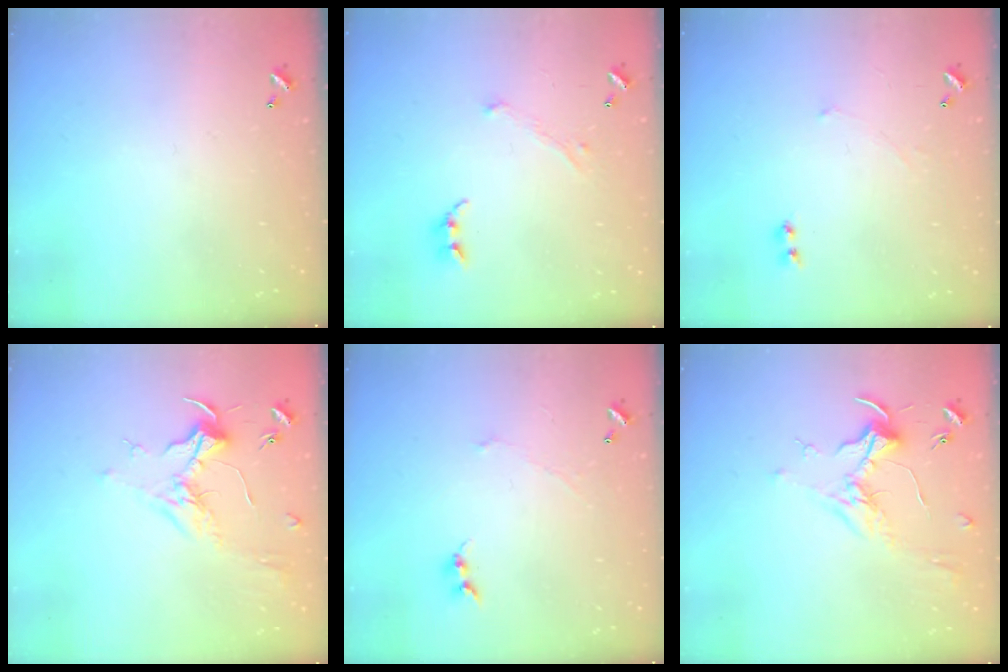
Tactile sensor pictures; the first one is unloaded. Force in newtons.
{"total": 1.7, "press": 1.6, "slide": 0.5}
{"total": 2.4, "press": 2.3, "slide": 0.5}
{"total": 1.8, "press": 1.7, "slide": 0.7}
{"total": 0.0}
{"total": 1.7, "press": 1.5, "slide": 0.8}